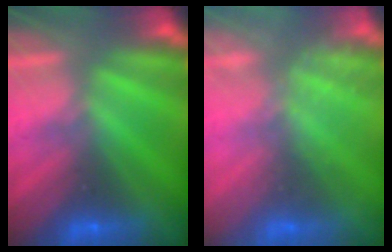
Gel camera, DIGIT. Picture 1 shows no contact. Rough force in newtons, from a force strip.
{"total": 2.4}